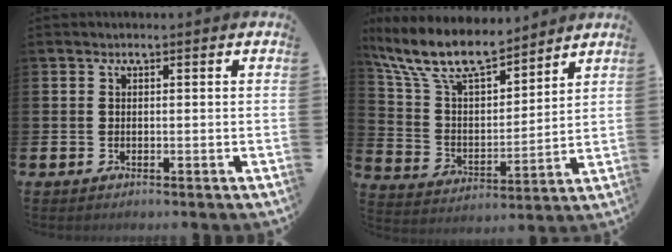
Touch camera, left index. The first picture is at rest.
{"total": 11.1, "force": [9.6, 3.0, 4.6], "torque": [-0.135, -0.052, 0.172]}